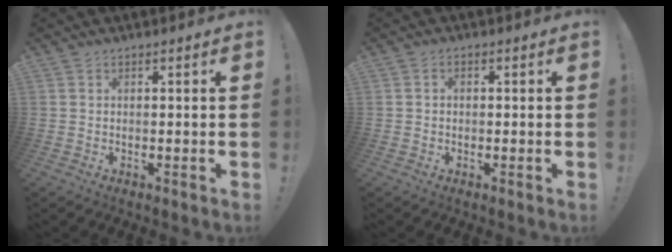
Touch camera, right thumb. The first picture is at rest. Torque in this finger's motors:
{"motor_torque": [-0.22, 0.23, -0.03, -0.16, 0.08]}